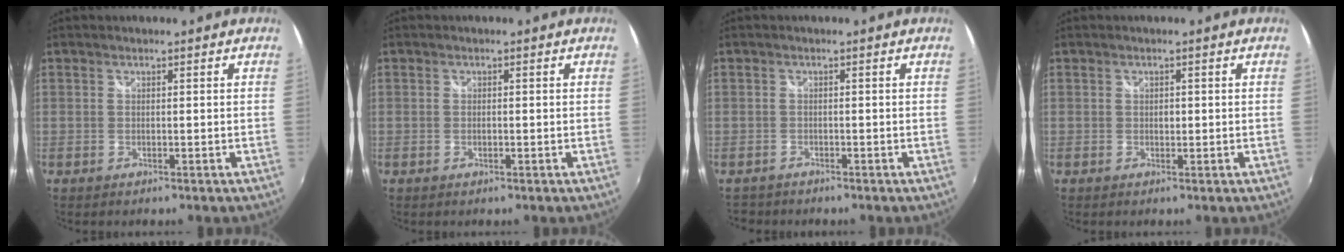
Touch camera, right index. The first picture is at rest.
{"total": 0.8, "force": [-0.3, 0.3, 0.6], "torque": [-0.014, 0.000, -0.006]}
{"total": 2.0, "force": [-1.6, 1.3, 0.0], "torque": [-0.009, 0.003, -0.029]}
{"total": 0.9, "force": [-0.1, 0.8, 0.5], "torque": [-0.008, 0.000, -0.002]}